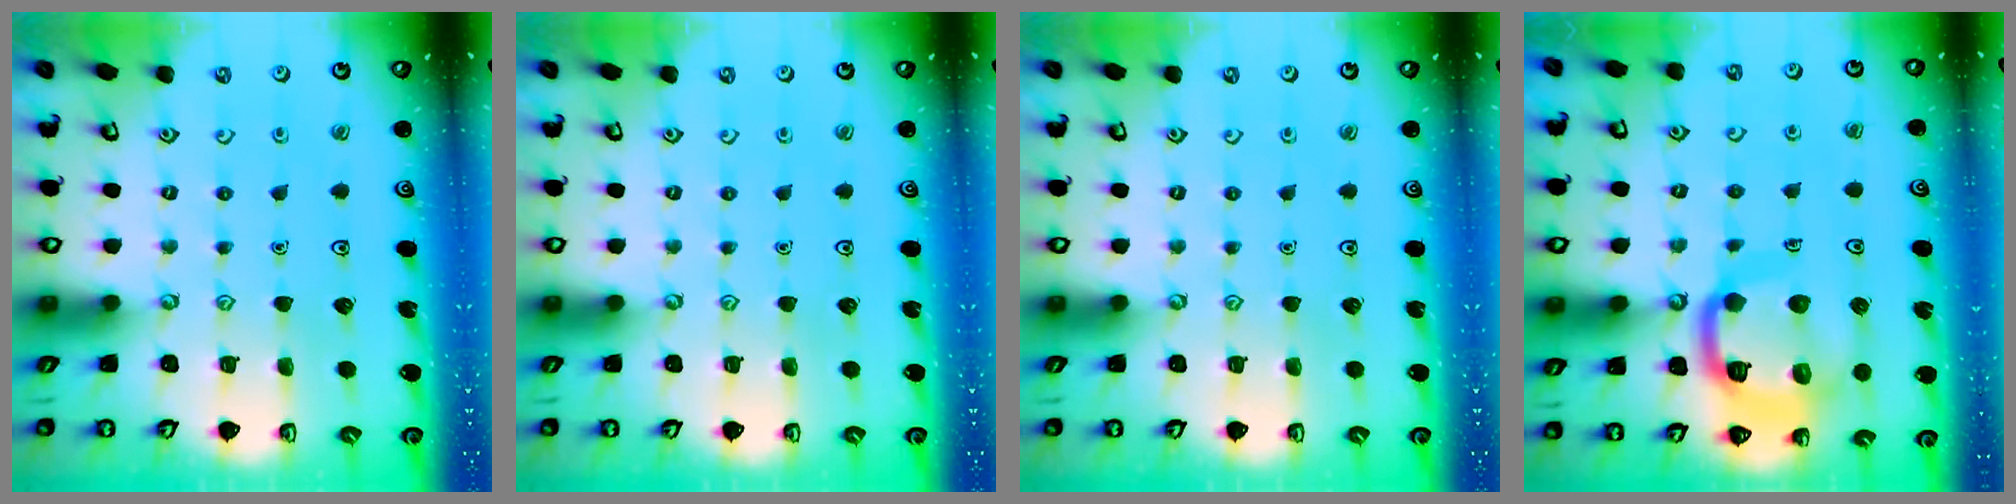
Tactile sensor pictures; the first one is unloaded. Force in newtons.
{"total": 0.0}
{"total": 0.0}
{"total": 15.7, "press": 15.6, "slide": 1.5}